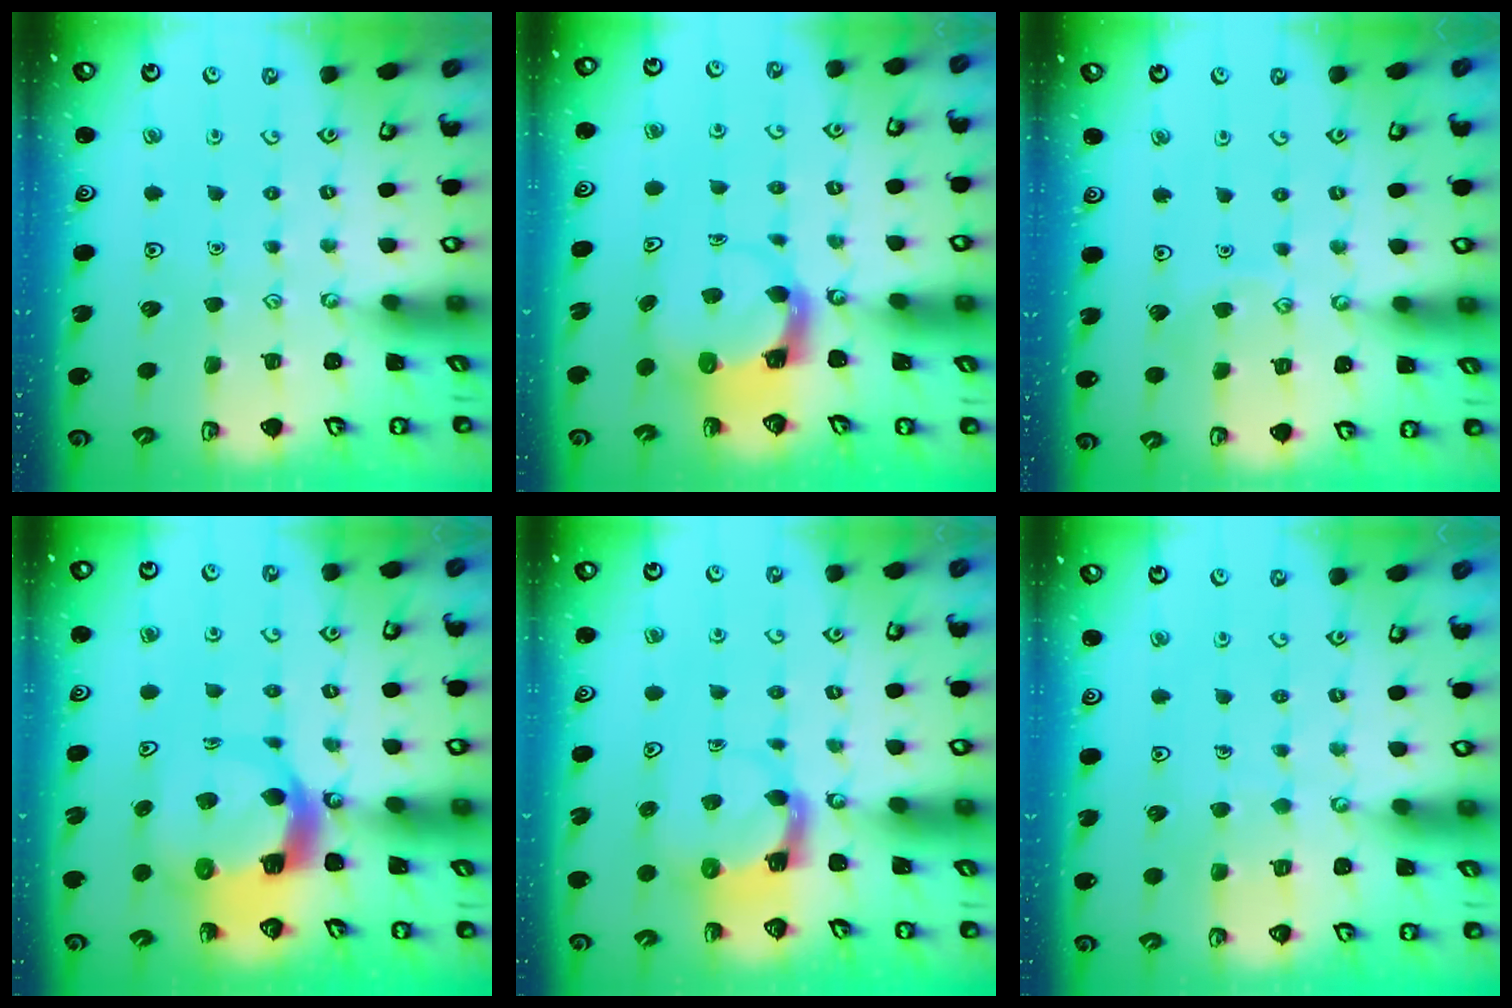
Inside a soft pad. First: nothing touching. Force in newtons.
{"total": 3.6, "press": 3.6, "slide": 0.5}
{"total": 5.2, "press": 5.1, "slide": 0.3}
{"total": 8.2, "press": 8.1, "slide": 1.1}
{"total": 3.7, "press": 3.7, "slide": 0.6}
{"total": 4.0, "press": 3.9, "slide": 0.3}